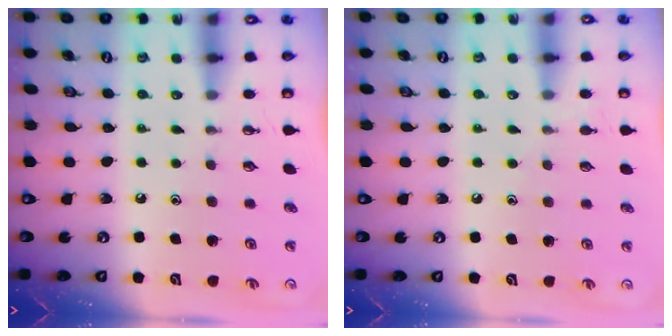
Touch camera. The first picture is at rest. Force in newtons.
{"total": 4.6, "press": 4.6, "slide": 0.5}